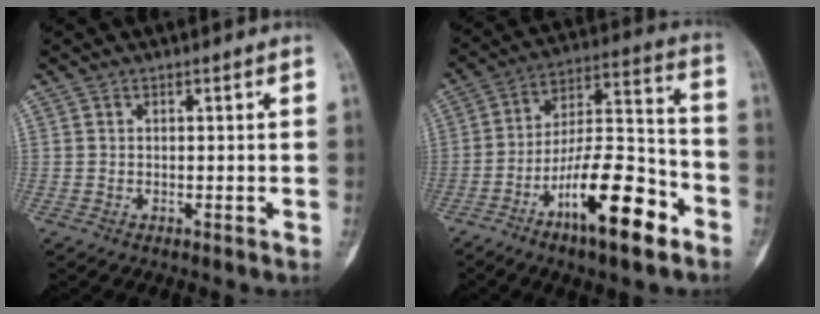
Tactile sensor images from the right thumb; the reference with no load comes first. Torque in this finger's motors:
{"motor_torque": [0.02, 0.25, 1.58, -1.07, 0.13]}